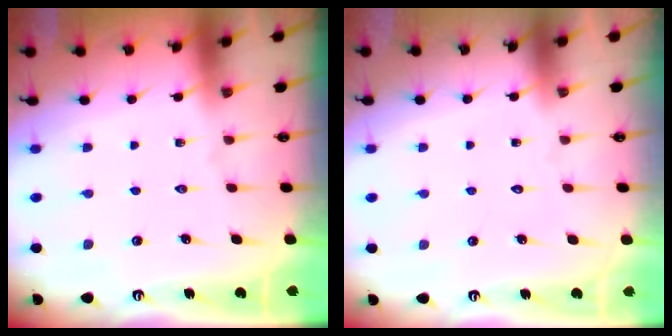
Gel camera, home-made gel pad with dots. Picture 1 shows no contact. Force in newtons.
{"total": 1.7, "press": 1.7, "slide": 0.1}